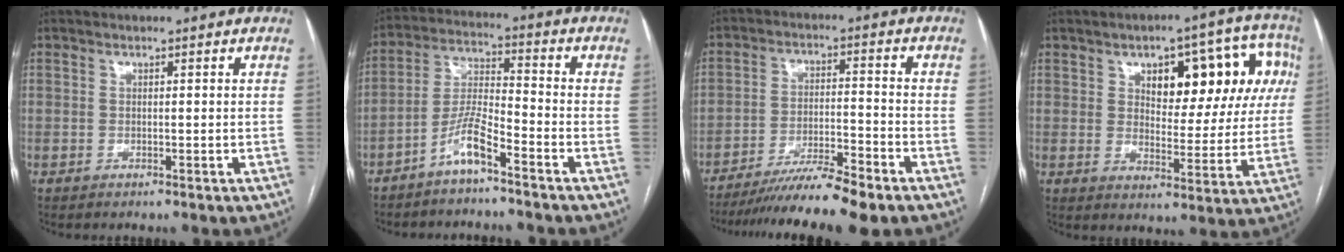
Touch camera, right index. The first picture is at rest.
{"total": 6.7, "force": [-4.6, 0.7, 4.7], "torque": [-0.105, 0.004, -0.094]}
{"total": 11.0, "force": [-9.1, 0.2, 6.2], "torque": [-0.094, -0.016, -0.152]}
{"total": 15.1, "force": [5.3, 6.8, 12.3], "torque": [-0.141, 0.039, 0.073]}